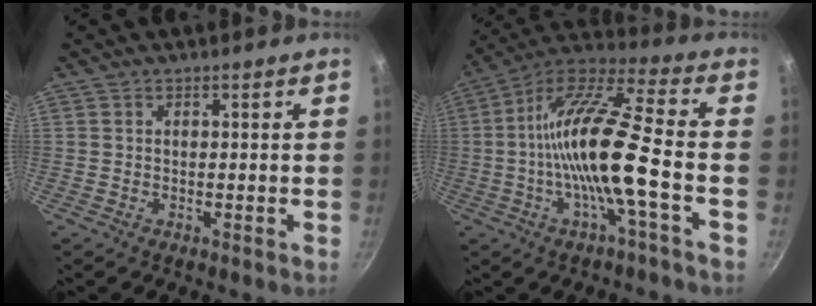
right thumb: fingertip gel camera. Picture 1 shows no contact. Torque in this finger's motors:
{"motor_torque": [1.63, 3.38, 2.04, -0.39, 0.42]}